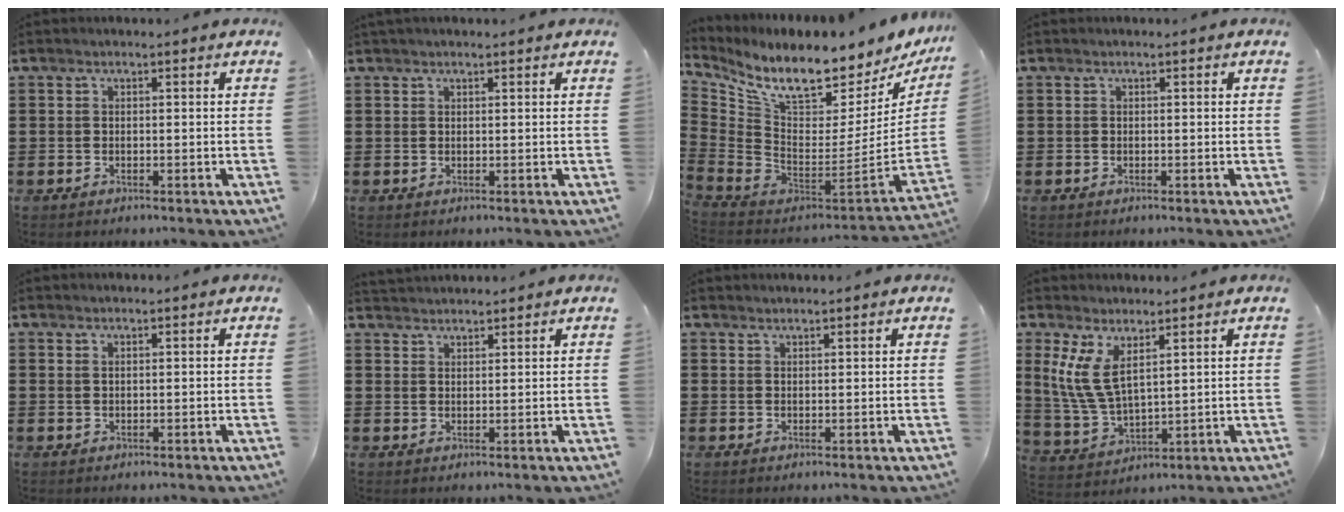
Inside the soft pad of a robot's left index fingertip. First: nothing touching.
{"total": 0.7, "force": [0.5, 0.1, 0.3], "torque": [-0.008, 0.000, 0.011]}
{"total": 9.5, "force": [7.3, 2.1, 5.7], "torque": [-0.132, -0.078, 0.120]}
{"total": 0.0}
{"total": 0.6, "force": [0.5, 0.2, 0.4], "torque": [-0.010, 0.002, 0.010]}
{"total": 1.9, "force": [1.9, 0.1, -0.1], "torque": [-0.004, 0.001, 0.038]}
{"total": 1.0, "force": [1.0, 0.1, 0.0], "torque": [-0.002, -0.001, 0.021]}
{"total": 7.6, "force": [3.9, 3.1, 5.7], "torque": [-0.144, -0.009, 0.069]}